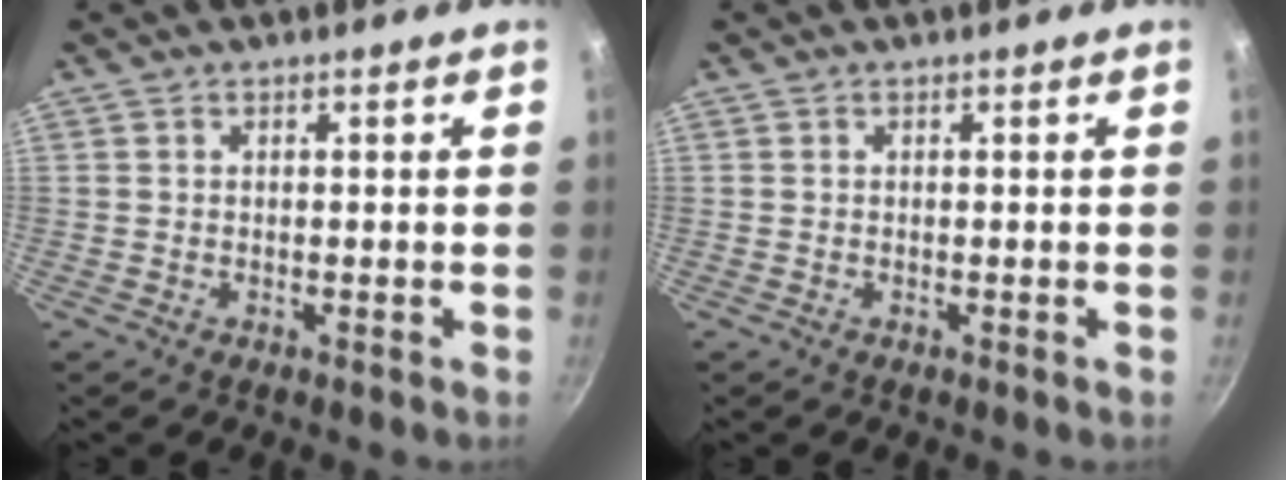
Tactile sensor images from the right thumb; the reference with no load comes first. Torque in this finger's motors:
{"motor_torque": [-0.22, -0.12, 0.08, 0.03, 0.01]}